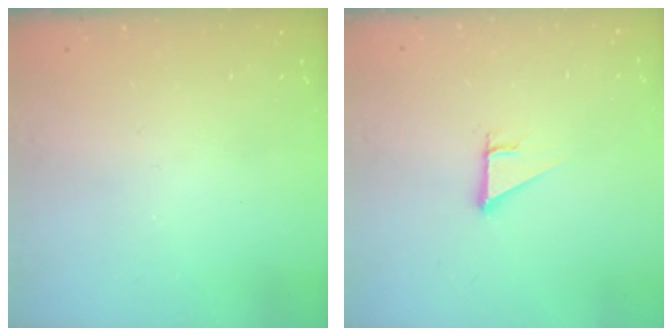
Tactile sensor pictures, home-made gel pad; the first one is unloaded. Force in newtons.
{"total": 2.5, "press": 2.5, "slide": 0.1}